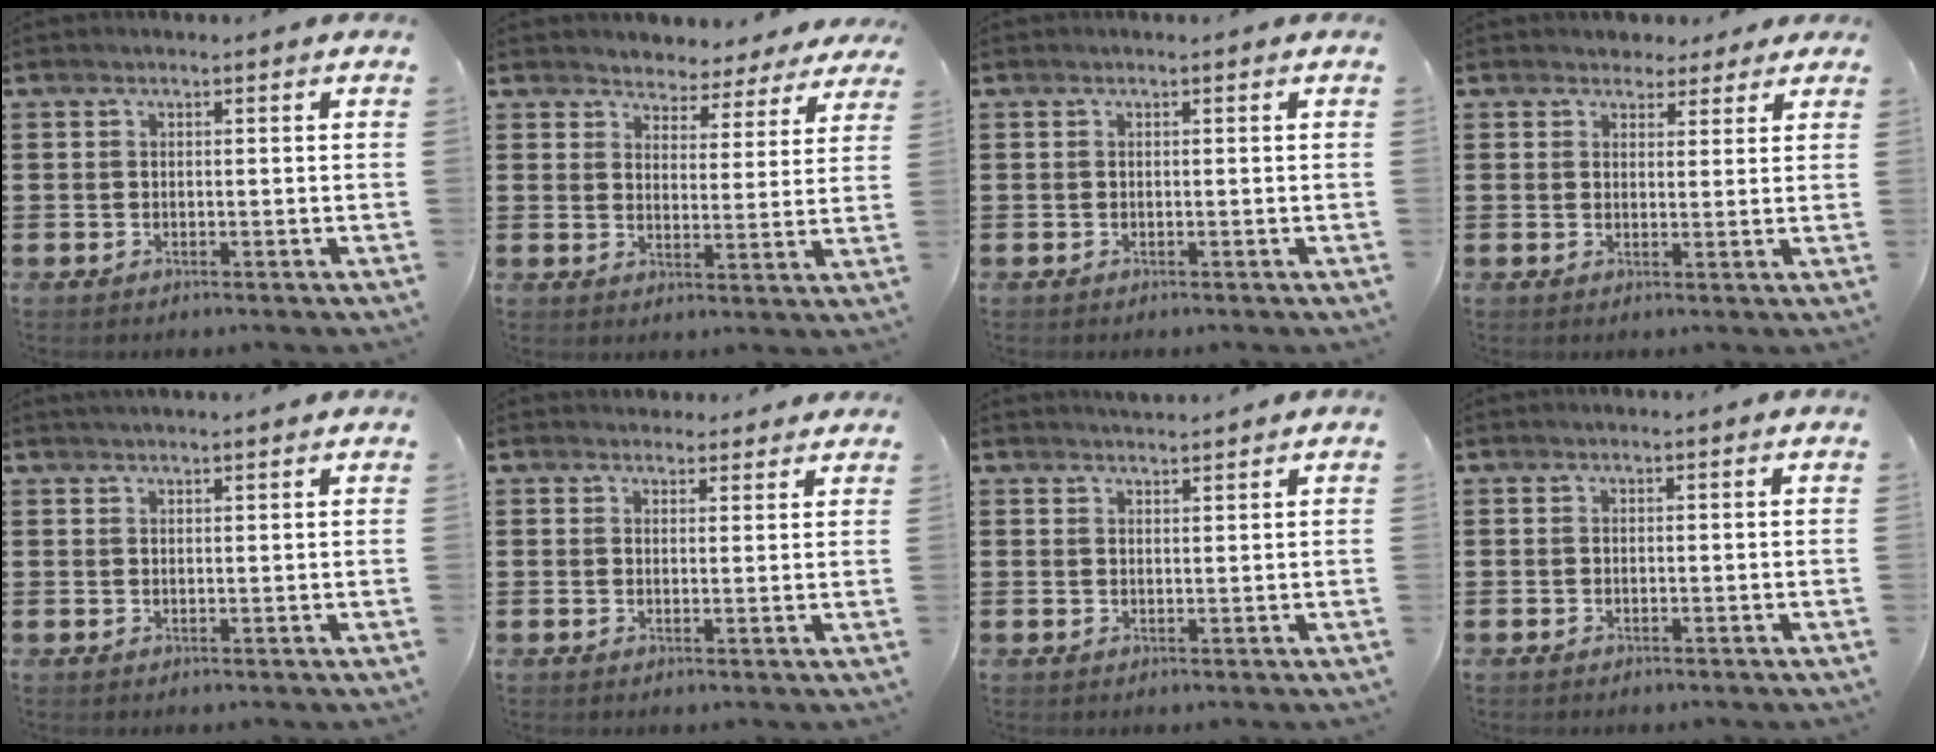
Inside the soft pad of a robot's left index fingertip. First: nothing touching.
{"total": 3.6, "force": [3.5, 1.0, -0.4], "torque": [-0.017, -0.021, 0.058]}
{"total": 0.0}
{"total": 2.9, "force": [2.4, 1.6, 0.3], "torque": [-0.016, 0.006, 0.046]}
{"total": 1.2, "force": [1.2, 0.0, 0.2], "torque": [-0.005, 0.001, 0.022]}
{"total": 2.5, "force": [2.3, 0.9, 0.0], "torque": [0.001, -0.002, 0.044]}
{"total": 1.6, "force": [1.6, 0.1, -0.1], "torque": [-0.002, 0.003, 0.032]}
{"total": 0.0}